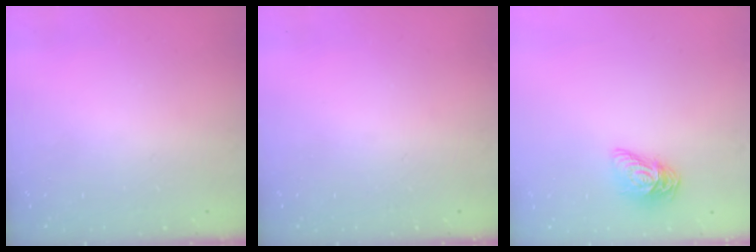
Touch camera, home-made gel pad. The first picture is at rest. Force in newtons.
{"total": 0.0}
{"total": 10.0, "press": 10.0, "slide": 0.8}